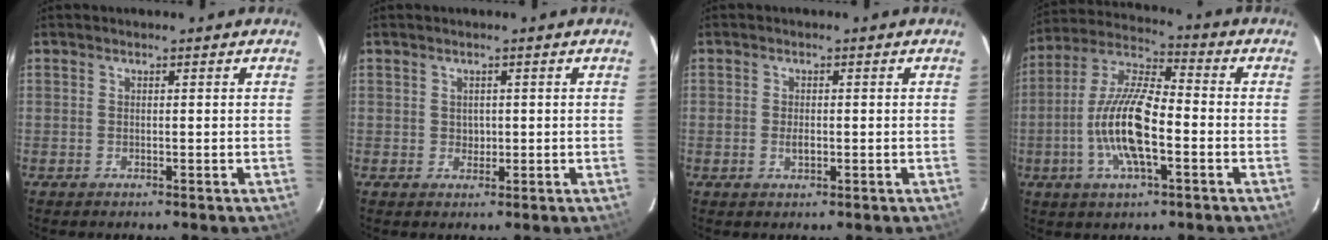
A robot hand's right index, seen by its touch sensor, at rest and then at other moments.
{"total": 1.4, "force": [0.3, 1.3, 0.4], "torque": [-0.003, 0.002, 0.007]}
{"total": 1.9, "force": [-0.3, 1.1, 1.5], "torque": [-0.027, 0.000, -0.006]}
{"total": 14.2, "force": [-3.4, 4.4, 13.0], "torque": [-0.268, 0.000, -0.070]}